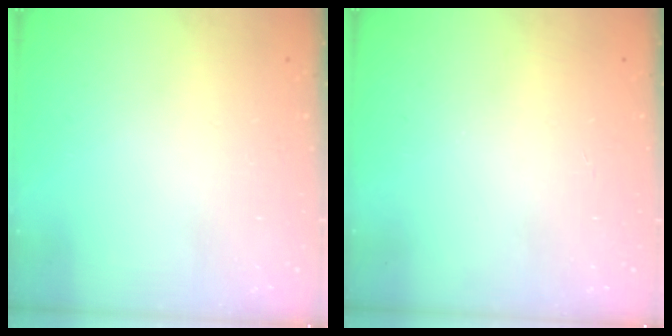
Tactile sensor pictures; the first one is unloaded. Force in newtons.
{"total": 0.0}